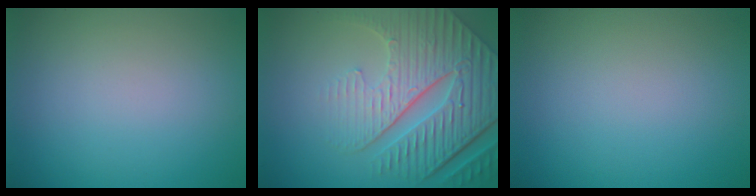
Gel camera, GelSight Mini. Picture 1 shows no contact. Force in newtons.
{"total": 9.0, "press": 6.3, "slide": 6.5}
{"total": 0.0}